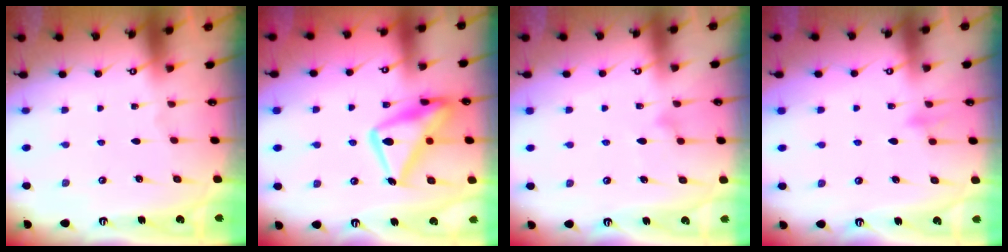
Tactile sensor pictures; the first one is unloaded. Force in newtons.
{"total": 18.3, "press": 18.2, "slide": 1.5}
{"total": 8.1, "press": 8.1, "slide": 0.3}
{"total": 7.3, "press": 7.3, "slide": 0.8}